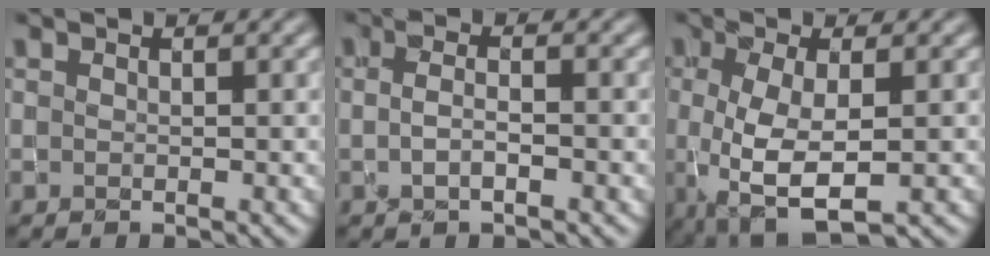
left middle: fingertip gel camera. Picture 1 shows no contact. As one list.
[{"total": 1.7, "force": [-0.3, 0.5, 1.6], "torque": [-0.028, -0.001, -0.008]}, {"total": 6.1, "force": [-0.9, 2.4, 5.5], "torque": [-0.123, -0.013, -0.007]}]